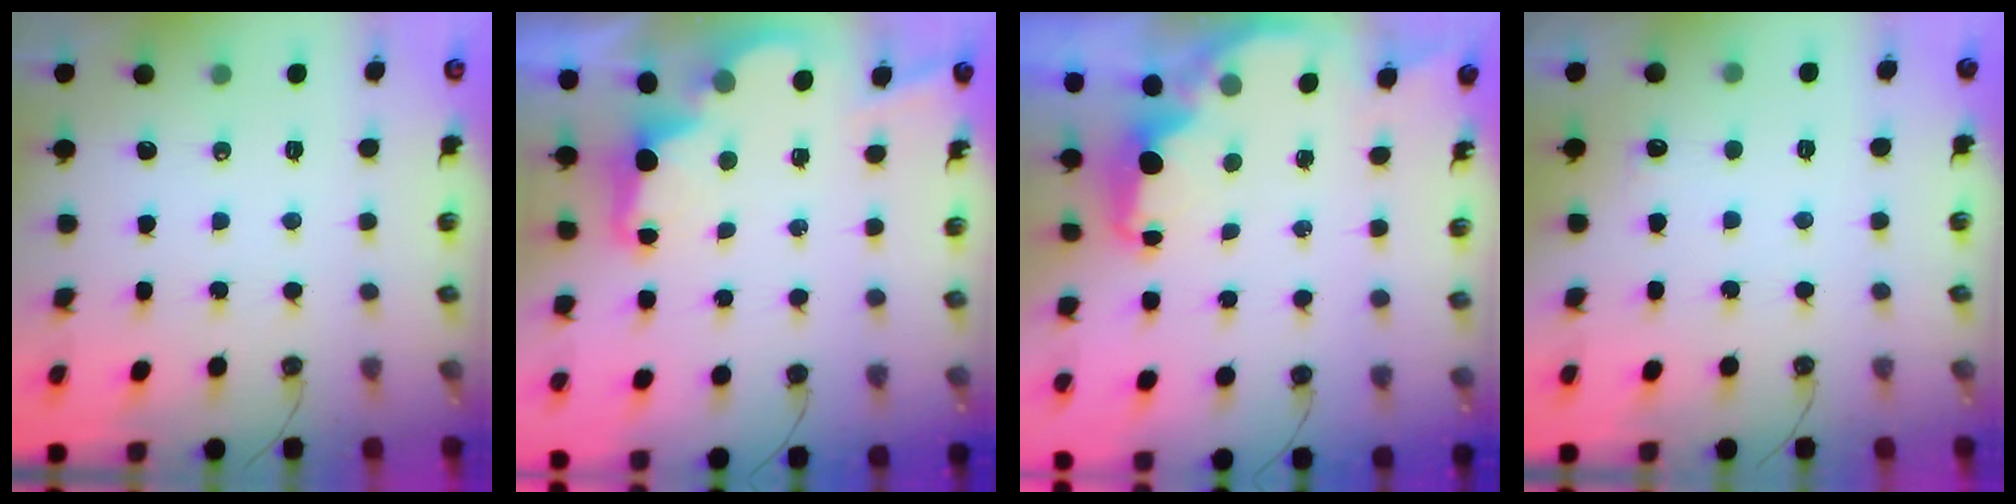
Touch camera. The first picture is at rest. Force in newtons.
{"total": 2.7, "press": 2.6, "slide": 0.8}
{"total": 2.8, "press": 2.6, "slide": 0.9}
{"total": 4.7, "press": 4.6, "slide": 1.1}